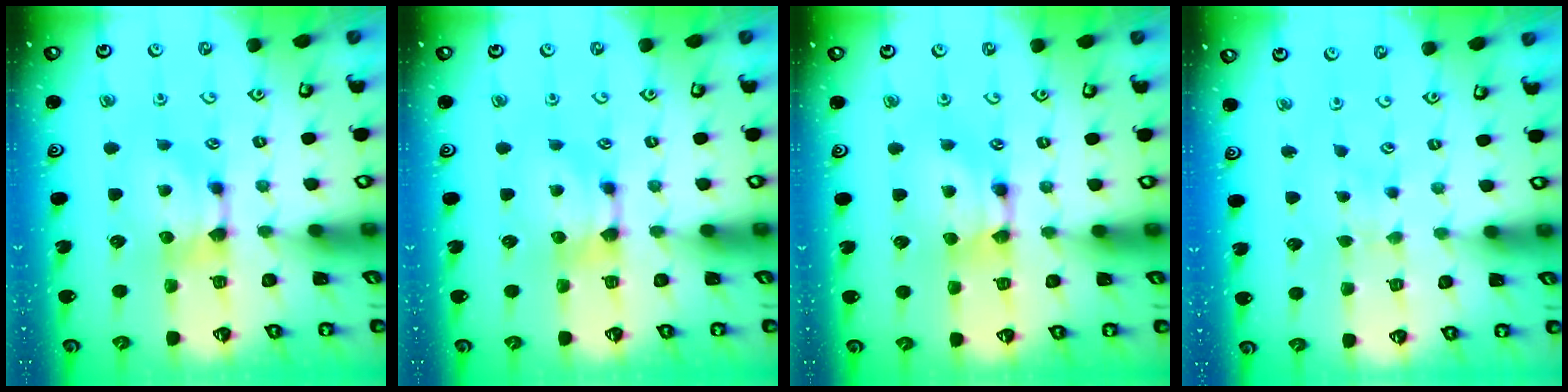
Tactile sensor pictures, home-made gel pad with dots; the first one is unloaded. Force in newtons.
{"total": 0.0}
{"total": 1.9, "press": 1.9, "slide": 0.2}
{"total": 2.6, "press": 2.6, "slide": 0.0}